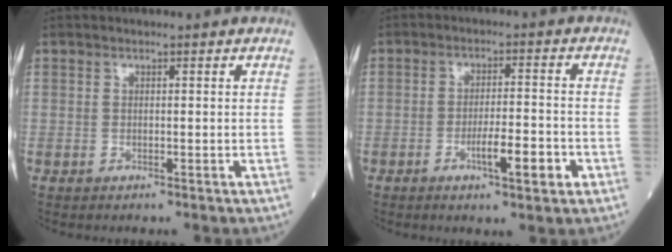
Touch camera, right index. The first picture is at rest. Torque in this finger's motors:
{"motor_torque": [1.35, -0.52, 0.66, 0.16]}